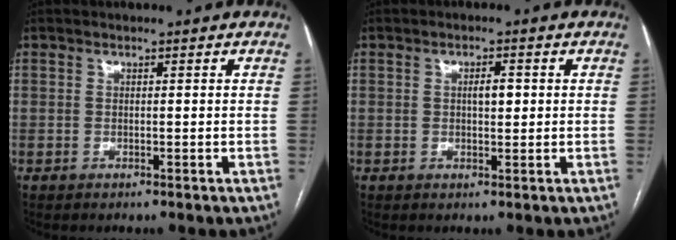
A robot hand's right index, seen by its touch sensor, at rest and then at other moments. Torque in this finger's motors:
{"motor_torque": [0.46, 0.09, 0.04, 0.04]}